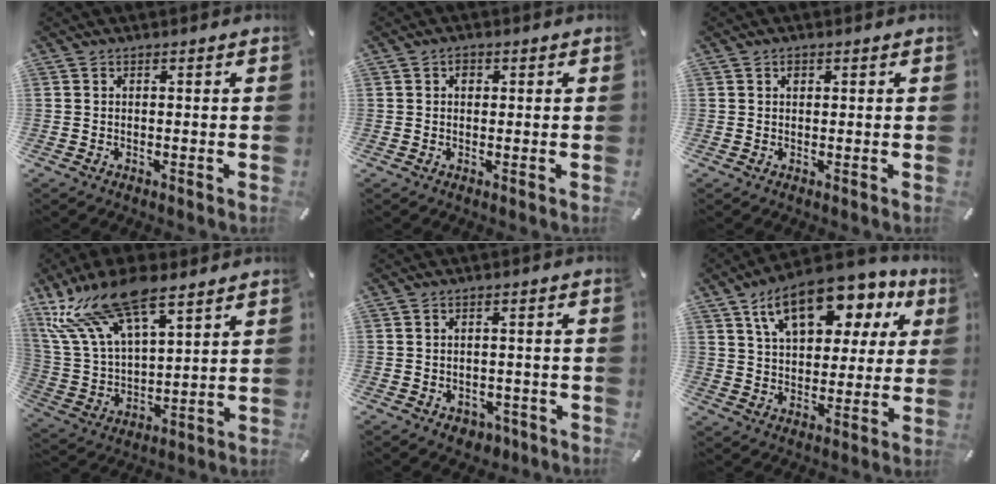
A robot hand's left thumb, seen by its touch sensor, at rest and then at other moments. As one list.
[{"total": 1.5, "force": [0.3, 1.2, 0.8], "torque": [-0.011, 0.003, 0.003]}, {"total": 0.9, "force": [0.3, 0.7, 0.5], "torque": [-0.003, -0.002, 0.004]}, {"total": 19.3, "force": [12.7, 8.7, 11.6], "torque": [-0.291, -0.070, 0.223]}, {"total": 3.7, "force": [-1.7, 2.7, 1.7], "torque": [-0.028, 0.008, -0.028]}, {"total": 16.5, "force": [9.3, 9.2, 10.0], "torque": [-0.164, -0.037, 0.162]}]